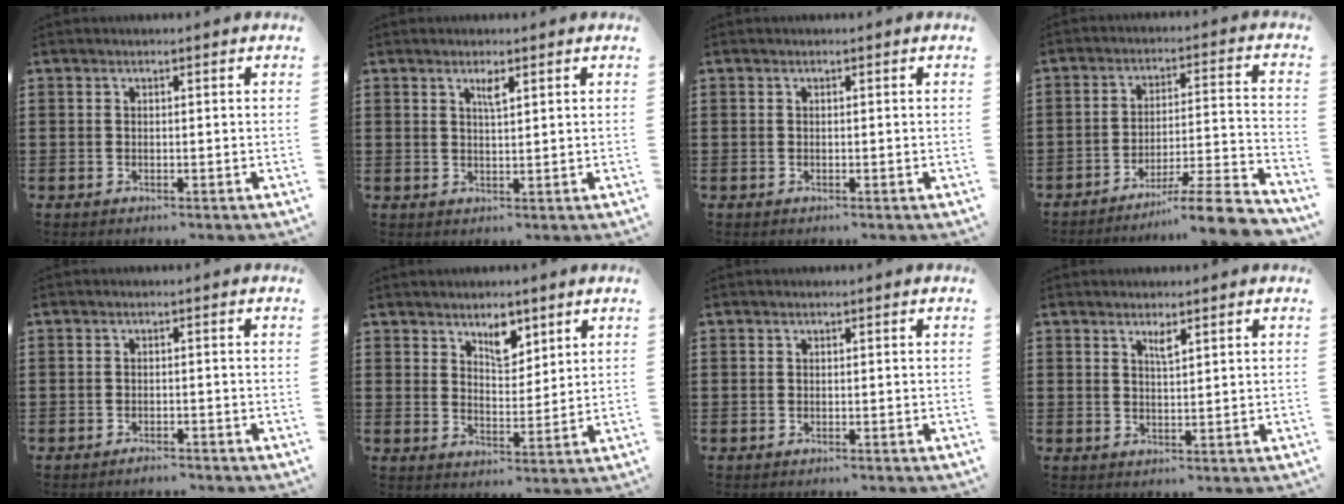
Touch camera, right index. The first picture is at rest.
{"total": 2.0, "force": [1.2, 0.3, 1.6], "torque": [-0.025, -0.002, 0.018]}
{"total": 0.0}
{"total": 8.3, "force": [-7.1, 0.1, 4.4], "torque": [-0.062, 0.002, -0.138]}
{"total": 1.3, "force": [-1.3, 0.1, 0.2], "torque": [-0.007, 0.001, -0.025]}
{"total": 4.9, "force": [3.5, 2.5, 2.5], "torque": [-0.043, 0.000, 0.061]}
{"total": 0.0}
{"total": 1.9, "force": [1.3, 0.3, 1.3], "torque": [-0.019, -0.002, 0.020]}